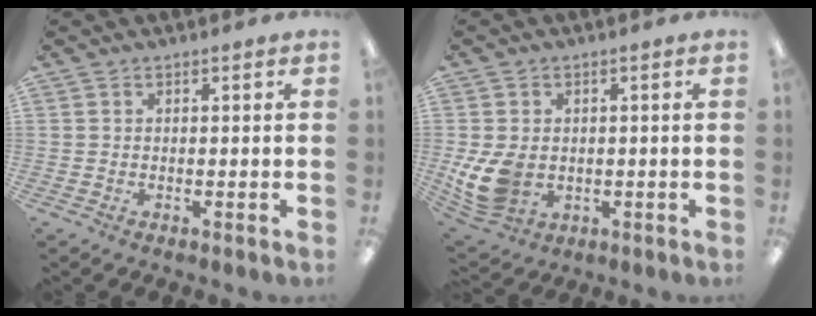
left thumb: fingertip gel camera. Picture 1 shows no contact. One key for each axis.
{"total": 9.5, "fx": -1.1, "fy": 7.1, "fz": 6.2, "tx": -0.139, "ty": -0.001, "tz": -0.015}